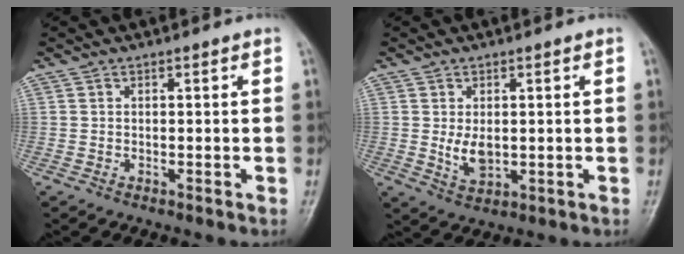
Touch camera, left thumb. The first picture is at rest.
{"total": 4.5, "force": [0.2, 2.7, 3.5], "torque": [-0.057, -0.011, 0.012]}